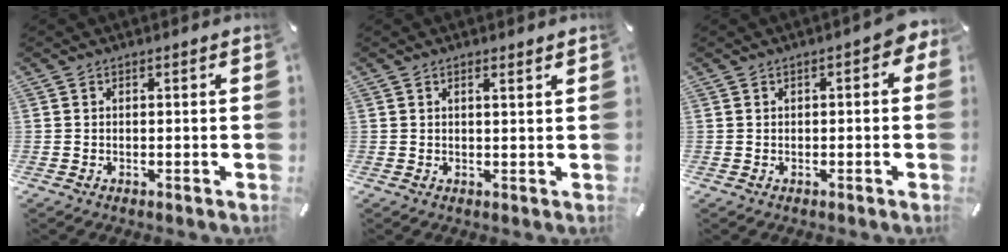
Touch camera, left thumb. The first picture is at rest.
{"total": 1.2, "force": [0.9, -0.1, 0.8], "torque": [-0.015, -0.004, 0.016]}
{"total": 3.0, "force": [-0.2, 1.6, 2.6], "torque": [-0.038, 0.006, -0.007]}